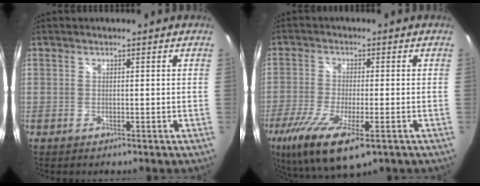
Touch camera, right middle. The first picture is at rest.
{"total": 15.0, "force": [-8.1, 4.7, 11.7], "torque": [-0.245, -0.062, -0.140]}